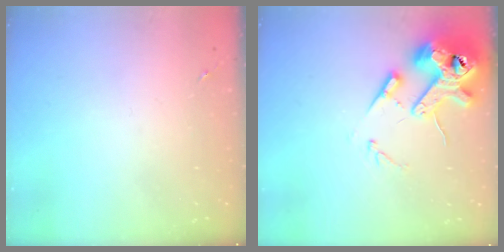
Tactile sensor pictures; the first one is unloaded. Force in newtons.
{"total": 16.0, "press": 15.8, "slide": 2.5}